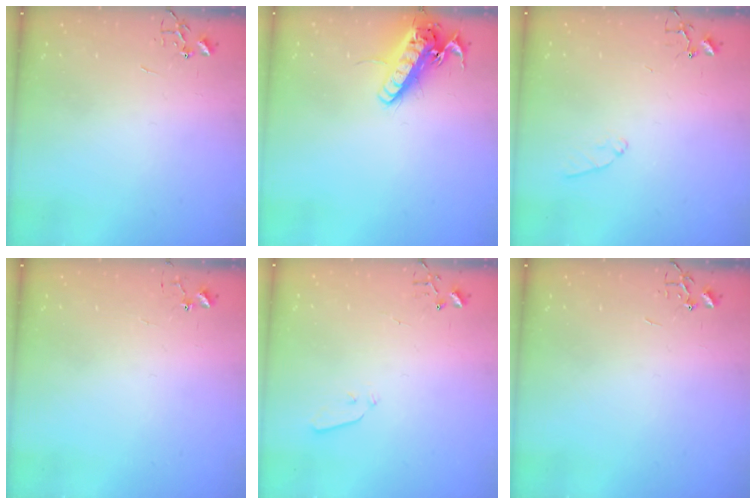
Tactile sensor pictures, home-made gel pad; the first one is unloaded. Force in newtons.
{"total": 16.4, "press": 16.1, "slide": 3.2}
{"total": 5.7, "press": 5.7, "slide": 0.6}
{"total": 4.8, "press": 4.8, "slide": 0.2}
{"total": 3.6, "press": 3.6, "slide": 0.5}
{"total": 0.0}